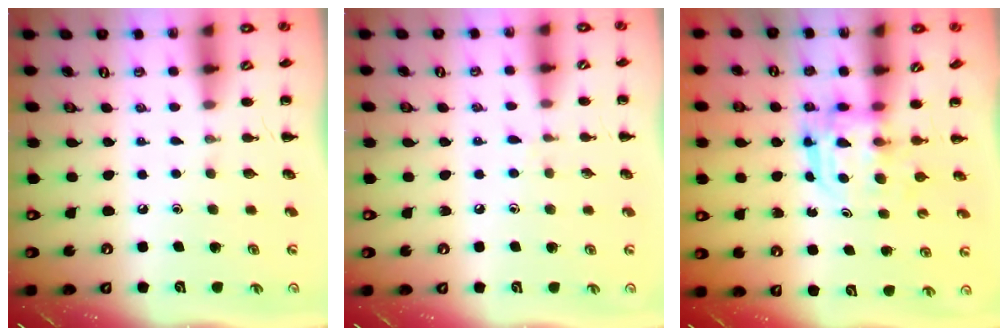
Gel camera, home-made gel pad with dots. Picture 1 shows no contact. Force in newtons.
{"total": 4.8, "press": 4.4, "slide": 1.9}
{"total": 3.0, "press": 3.0, "slide": 0.2}